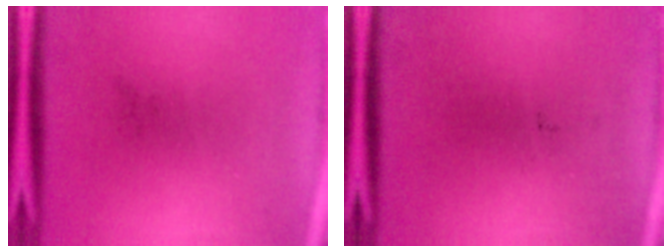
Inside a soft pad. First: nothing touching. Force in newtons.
{"total": 0.0}